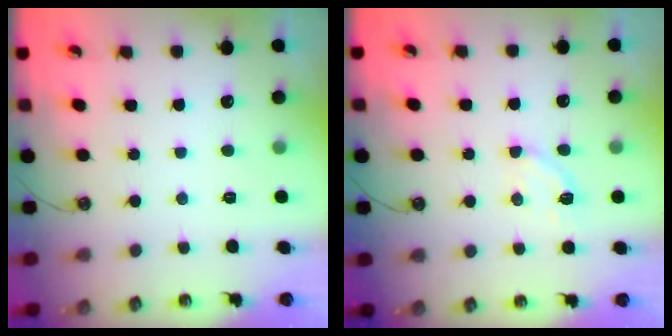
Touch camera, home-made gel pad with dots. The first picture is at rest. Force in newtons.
{"total": 4.2, "press": 4.0, "slide": 1.2}